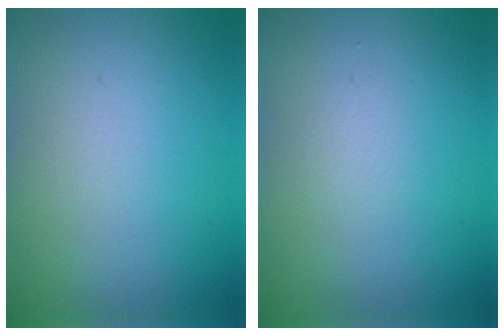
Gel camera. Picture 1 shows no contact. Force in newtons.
{"total": 0.0}